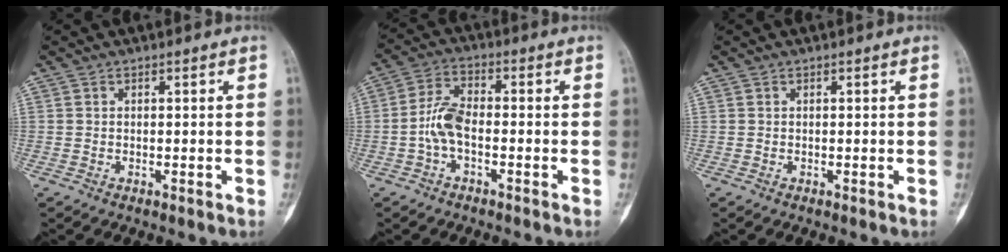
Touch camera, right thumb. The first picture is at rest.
{"total": 6.3, "force": [-1.6, 3.1, 5.3], "torque": [-0.107, 0.019, -0.039]}
{"total": 0.0}